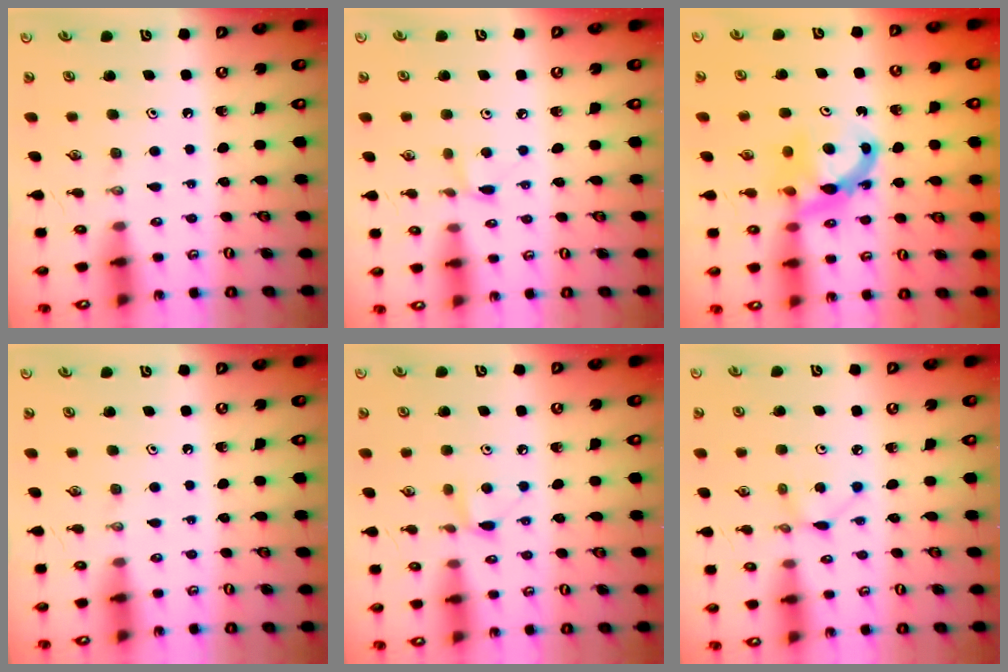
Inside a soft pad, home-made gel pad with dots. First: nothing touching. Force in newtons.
{"total": 3.7, "press": 3.7, "slide": 0.5}
{"total": 7.7, "press": 7.7, "slide": 0.4}
{"total": 0.0}
{"total": 6.4, "press": 6.4, "slide": 0.7}
{"total": 2.8, "press": 2.8, "slide": 0.3}